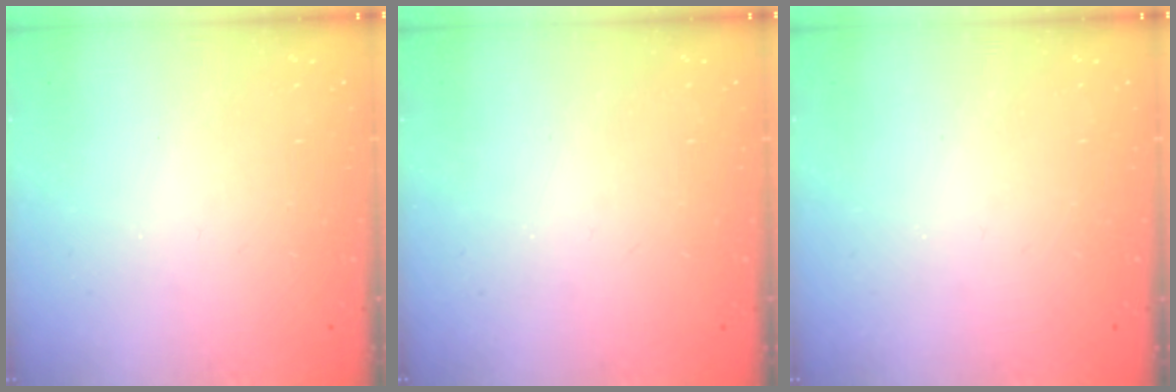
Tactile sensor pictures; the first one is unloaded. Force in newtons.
{"total": 0.0}
{"total": 0.0}